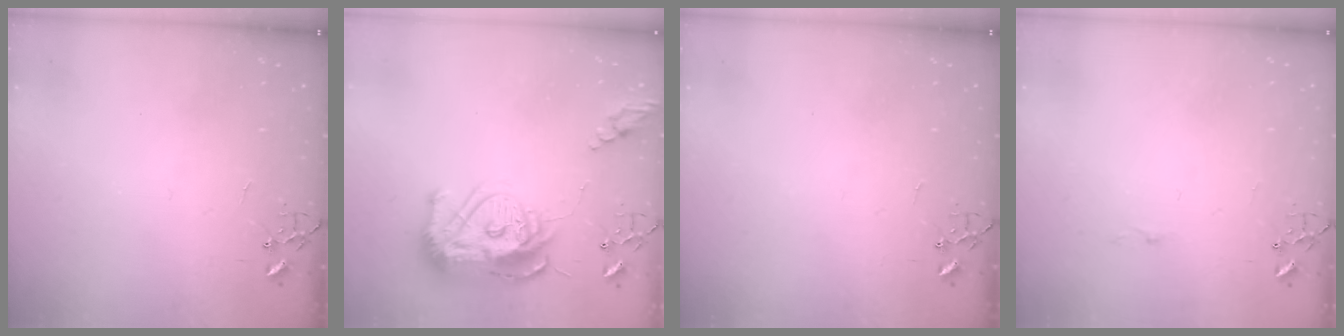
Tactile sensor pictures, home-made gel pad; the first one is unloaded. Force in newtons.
{"total": 19.6, "press": 19.5, "slide": 2.1}
{"total": 0.0}
{"total": 2.6, "press": 2.6, "slide": 0.4}